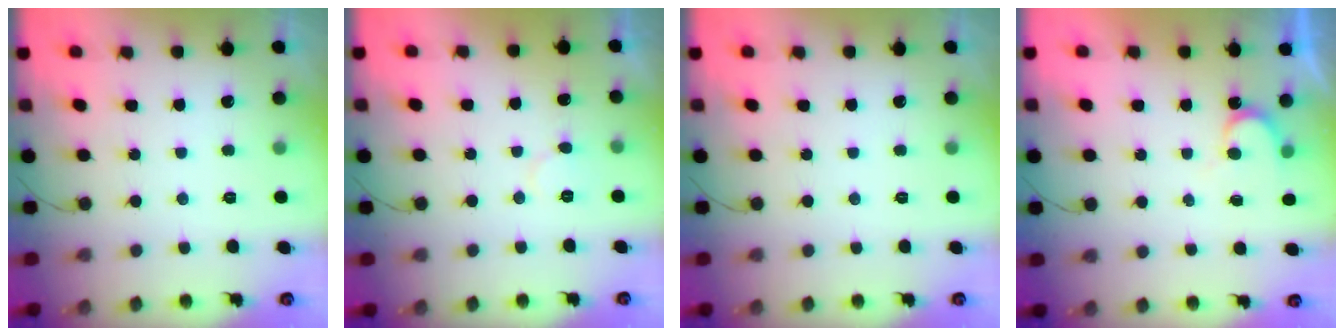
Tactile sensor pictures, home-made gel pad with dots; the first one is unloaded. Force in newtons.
{"total": 4.7, "press": 4.7, "slide": 0.5}
{"total": 0.0}
{"total": 3.9, "press": 3.9, "slide": 0.4}